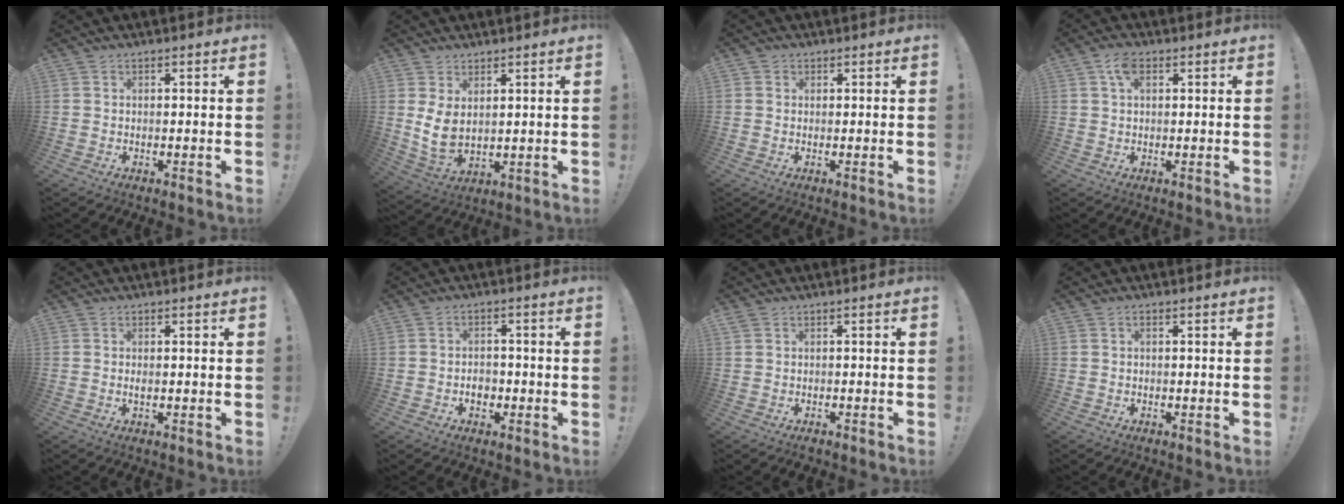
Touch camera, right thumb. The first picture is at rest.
{"total": 6.9, "force": [2.5, 4.1, 5.1], "torque": [-0.095, -0.024, 0.047]}
{"total": 1.2, "force": [0.6, 1.0, 0.3], "torque": [0.002, -0.002, 0.009]}
{"total": 4.7, "force": [1.8, 2.5, 3.6], "torque": [-0.061, 0.003, 0.029]}
{"total": 0.9, "force": [0.0, 0.3, 0.9], "torque": [-0.011, -0.003, -0.001]}
{"total": 4.2, "force": [-1.4, 3.3, 2.1], "torque": [-0.023, 0.005, -0.026]}
{"total": 1.1, "force": [-0.3, 1.0, 0.4], "torque": [-0.007, 0.002, -0.005]}
{"total": 0.6, "force": [-0.3, 0.2, 0.5], "torque": [-0.012, 0.002, -0.004]}